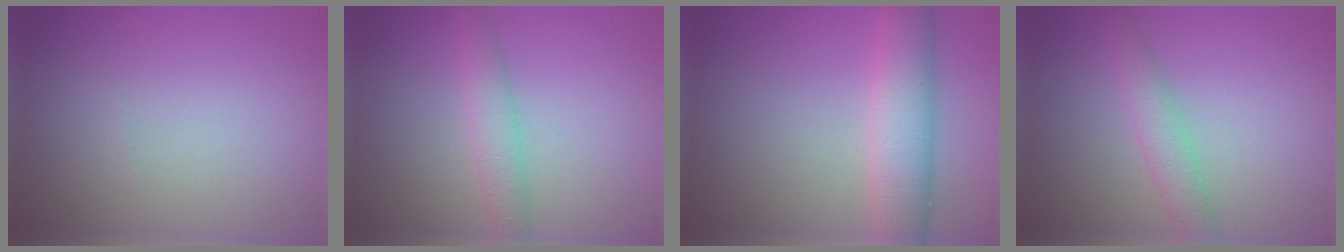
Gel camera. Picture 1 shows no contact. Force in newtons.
{"total": 2.6, "press": 2.6, "slide": 0.0}
{"total": 5.7, "press": 5.7, "slide": 0.2}
{"total": 2.7, "press": 2.7, "slide": 0.1}